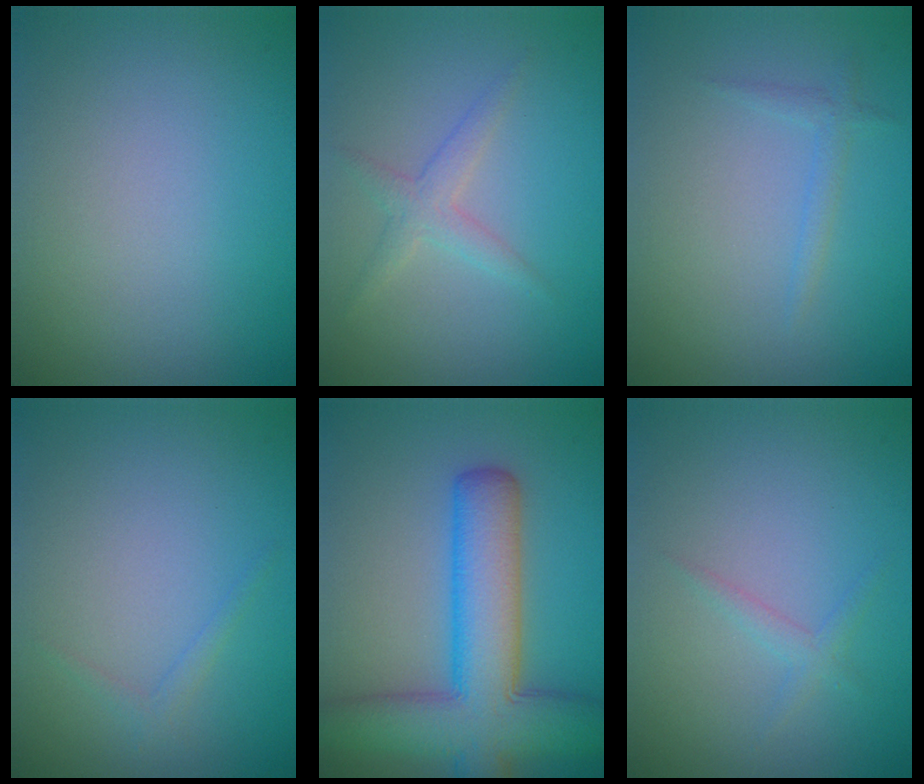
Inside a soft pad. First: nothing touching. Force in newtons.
{"total": 1.9, "press": 1.9, "slide": 0.1}
{"total": 1.0, "press": 1.0, "slide": 0.1}
{"total": 0.8, "press": 0.8, "slide": 0.0}
{"total": 9.1, "press": 9.1, "slide": 0.4}
{"total": 1.1, "press": 1.1, "slide": 0.0}